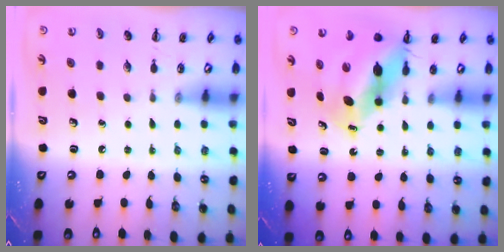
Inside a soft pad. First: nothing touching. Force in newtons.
{"total": 10.4, "press": 10.0, "slide": 2.9}